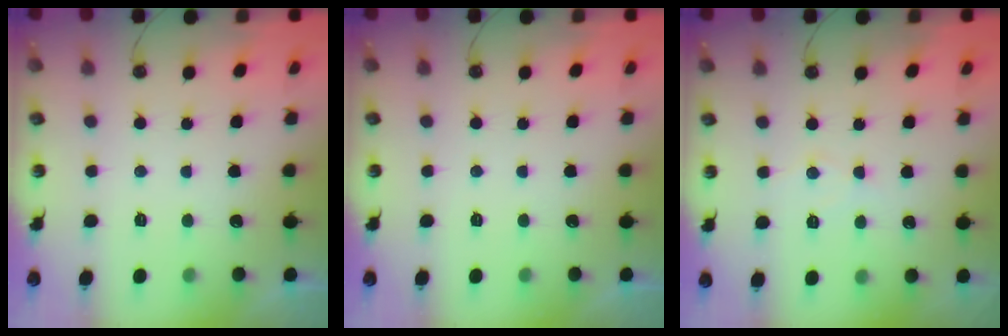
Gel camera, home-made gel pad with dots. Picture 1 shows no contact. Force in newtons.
{"total": 0.0}
{"total": 6.1, "press": 6.1, "slide": 0.5}